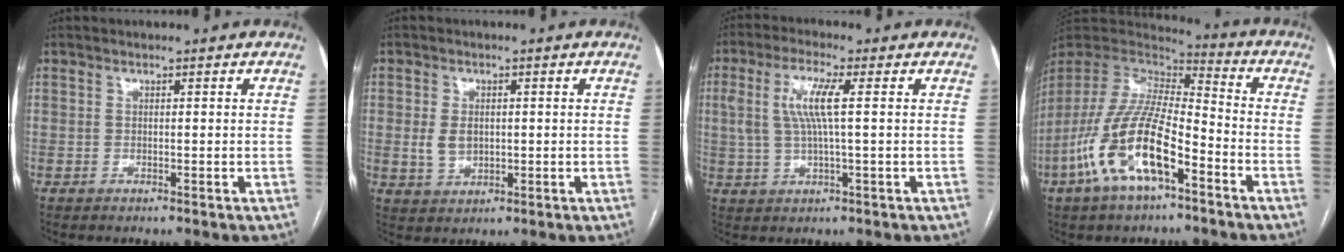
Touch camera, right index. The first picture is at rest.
{"total": 3.8, "force": [0.1, 2.7, 2.7], "torque": [-0.056, 0.004, 0.010]}
{"total": 7.1, "force": [1.4, 0.9, 6.9], "torque": [-0.152, 0.011, 0.027]}
{"total": 16.6, "force": [-7.5, 5.1, 13.9], "torque": [-0.293, -0.005, -0.138]}